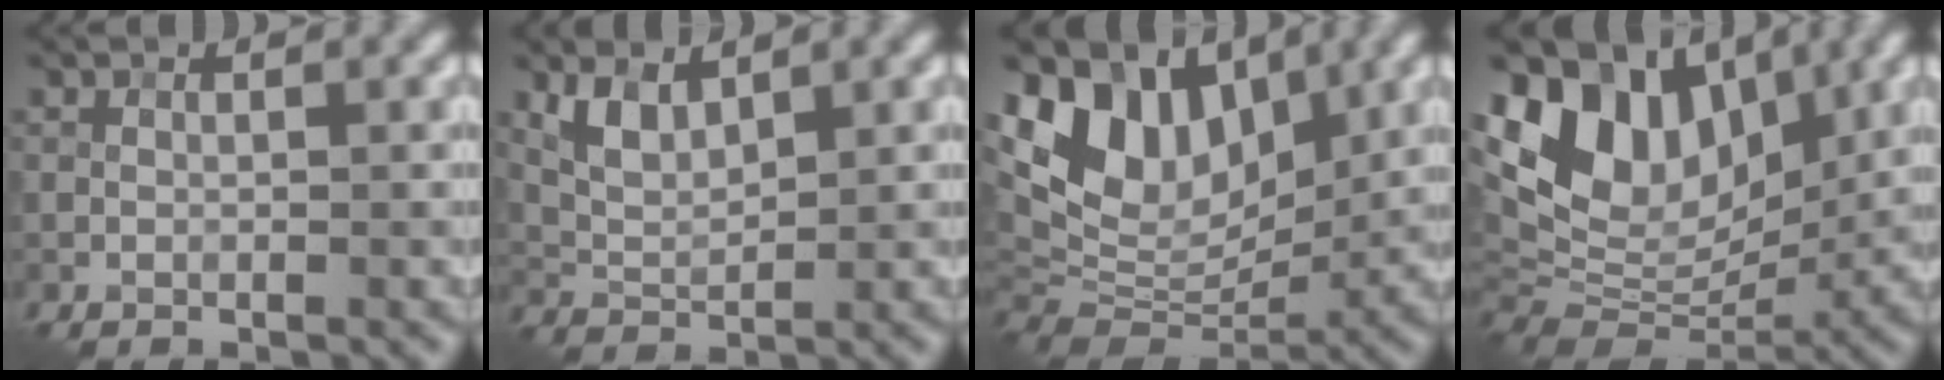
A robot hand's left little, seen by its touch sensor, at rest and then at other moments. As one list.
[{"total": 3.0, "force": [1.8, 1.4, 2.0], "torque": [-0.048, -0.003, 0.039]}, {"total": 10.4, "force": [4.6, 6.8, 6.3], "torque": [-0.120, 0.002, 0.080]}, {"total": 11.5, "force": [4.6, 7.6, 7.2], "torque": [-0.138, 0.010, 0.083]}]